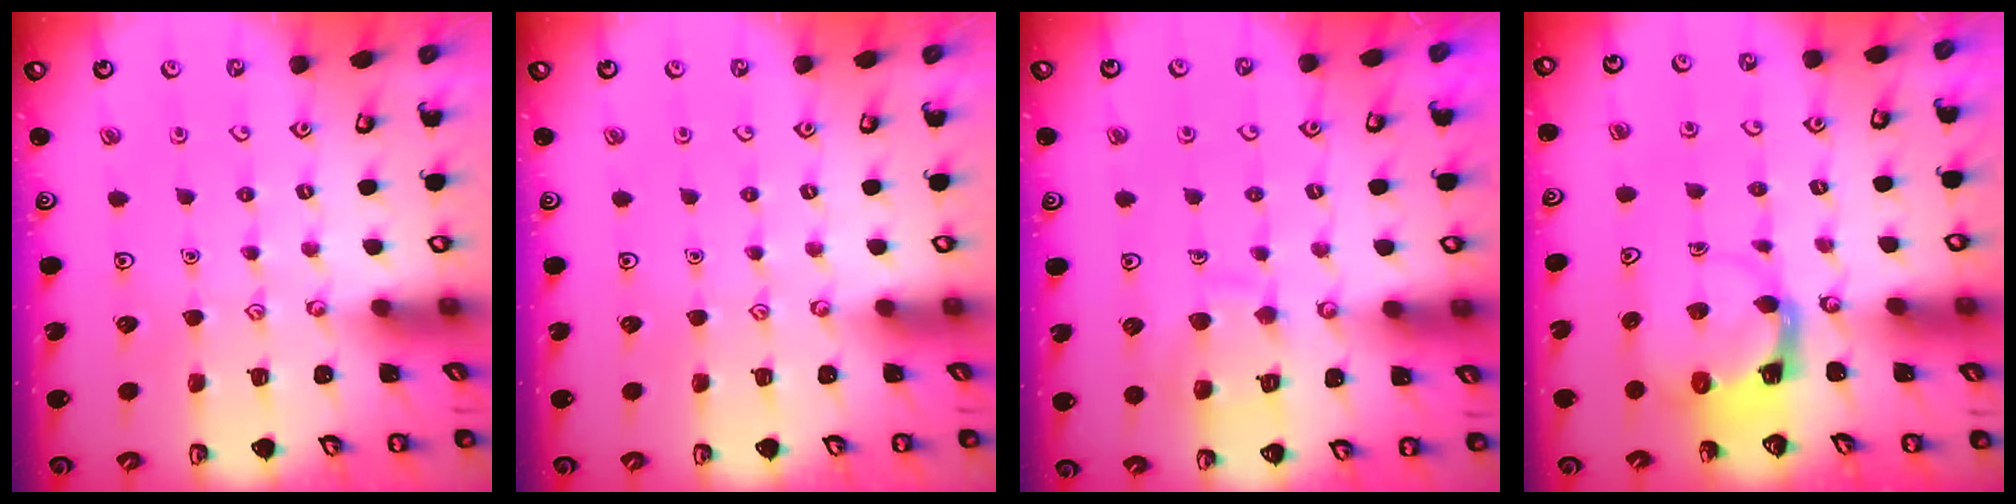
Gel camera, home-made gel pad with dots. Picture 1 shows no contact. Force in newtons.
{"total": 0.0}
{"total": 10.7, "press": 10.7, "slide": 0.9}
{"total": 4.0, "press": 4.0, "slide": 0.6}